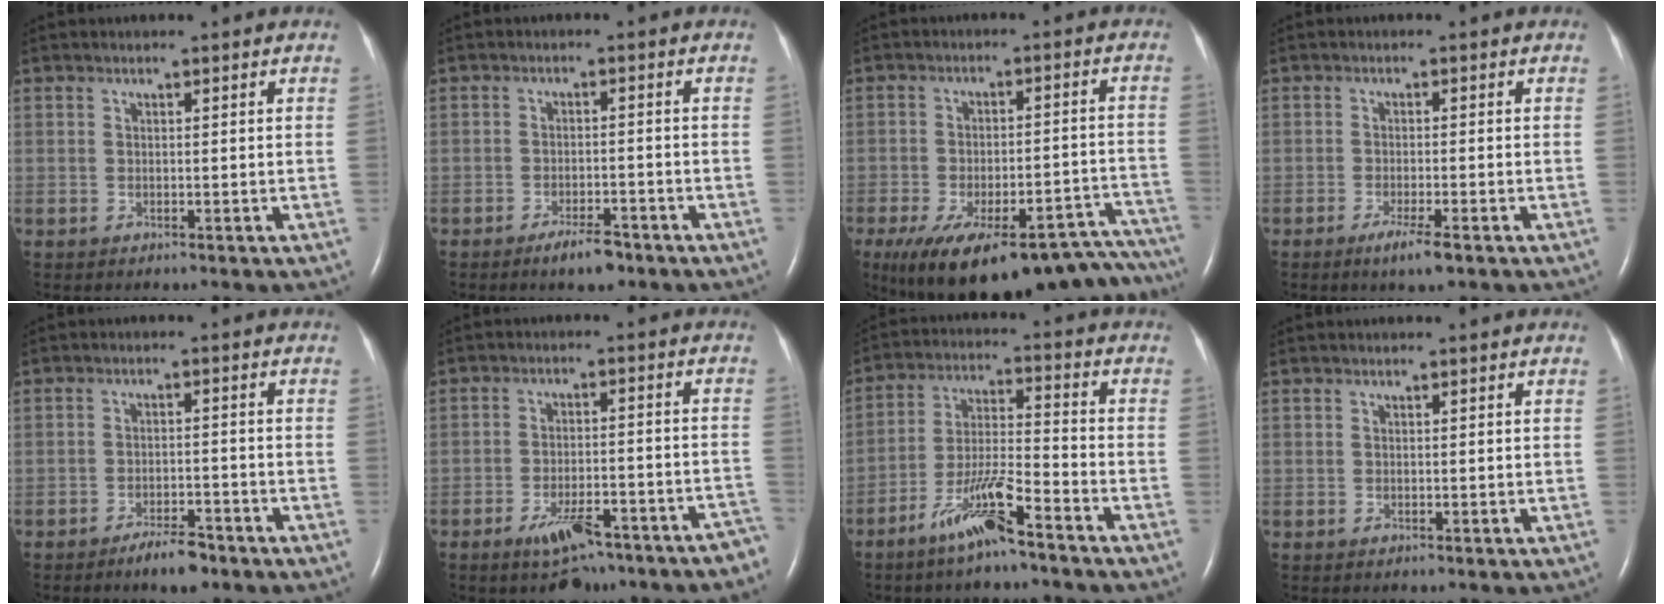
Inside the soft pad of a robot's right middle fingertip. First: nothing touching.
{"total": 4.0, "force": [-3.0, 1.1, 2.4], "torque": [-0.047, -0.001, -0.047]}
{"total": 26.0, "force": [-21.9, 6.5, 12.3], "torque": [-0.141, 0.000, -0.288]}
{"total": 3.7, "force": [-2.2, 0.1, 2.9], "torque": [-0.056, -0.010, -0.039]}
{"total": 4.4, "force": [-3.5, 1.1, 2.5], "torque": [-0.047, 0.000, -0.056]}
{"total": 11.0, "force": [-8.7, 3.2, 5.9], "torque": [-0.063, 0.029, -0.125]}
{"total": 9.5, "force": [-6.6, 0.8, 6.7], "torque": [-0.137, -0.013, -0.128]}
{"total": 0.0}